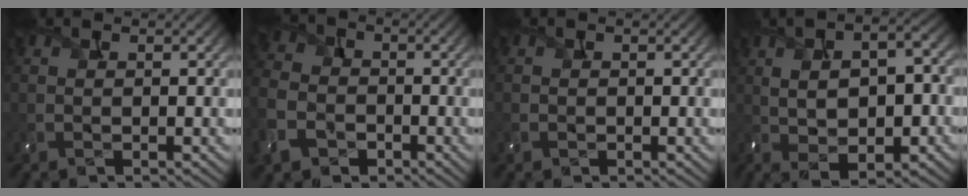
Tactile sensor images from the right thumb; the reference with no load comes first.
{"total": 8.0, "force": [-3.9, 5.8, 3.9], "torque": [-0.124, -0.022, -0.091]}
{"total": 0.8, "force": [-0.4, 0.7, 0.2], "torque": [-0.003, -0.007, -0.009]}
{"total": 11.5, "force": [-0.2, 5.8, 9.9], "torque": [-0.169, 0.001, 0.008]}